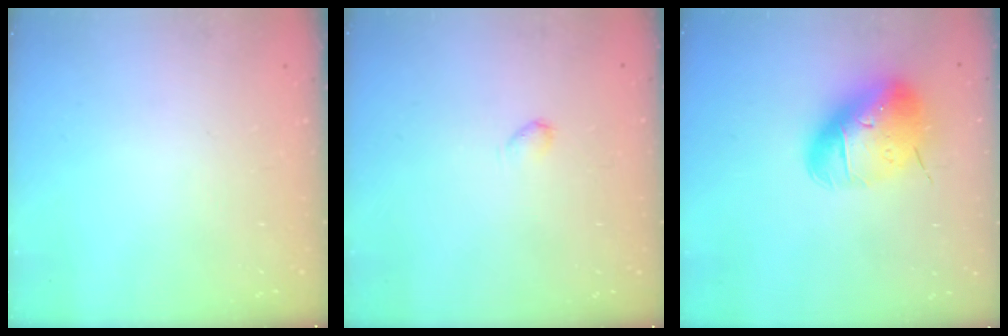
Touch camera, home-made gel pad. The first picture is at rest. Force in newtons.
{"total": 2.2, "press": 2.2, "slide": 0.4}
{"total": 16.6, "press": 16.5, "slide": 2.5}